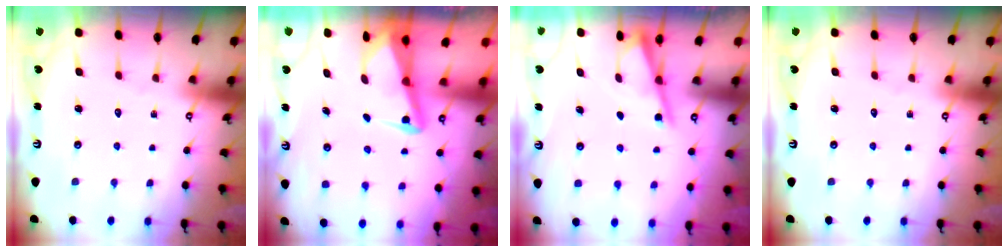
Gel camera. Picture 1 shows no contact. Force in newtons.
{"total": 3.1, "press": 3.1, "slide": 0.7}
{"total": 2.5, "press": 2.4, "slide": 0.3}
{"total": 0.0}